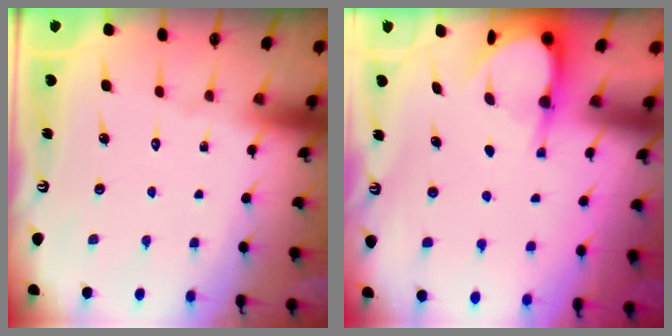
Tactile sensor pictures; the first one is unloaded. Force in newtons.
{"total": 6.0, "press": 6.0, "slide": 0.3}